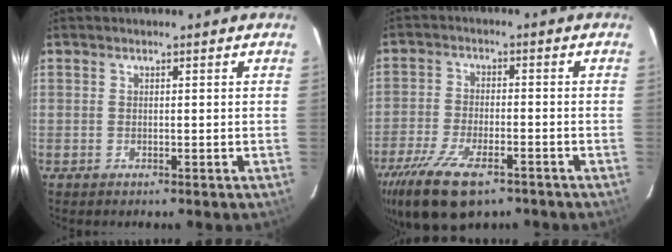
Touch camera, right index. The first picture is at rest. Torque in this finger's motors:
{"motor_torque": [1.73, -0.40, 0.49, 0.12]}